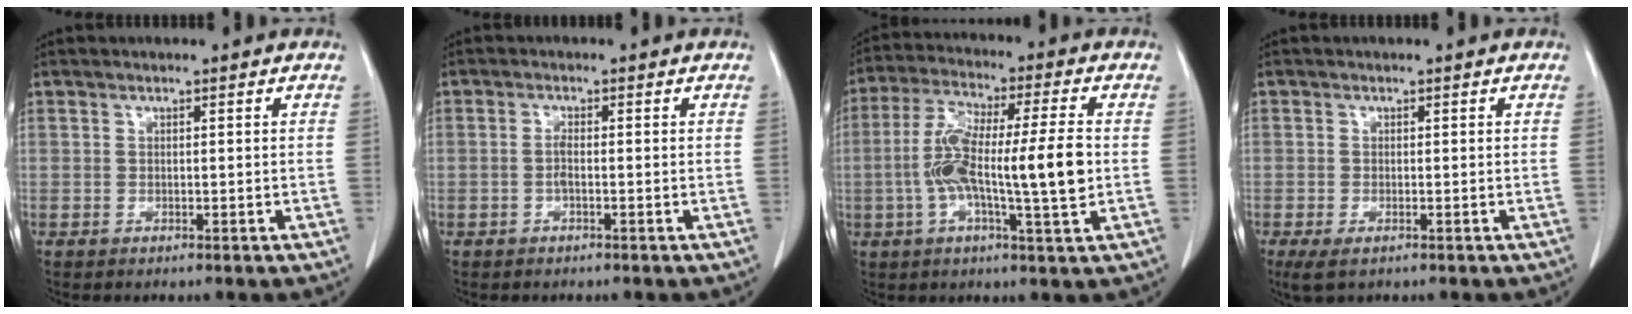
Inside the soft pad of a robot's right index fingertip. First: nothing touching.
{"total": 1.2, "force": [-0.3, 0.2, 1.2], "torque": [-0.020, 0.003, -0.005]}
{"total": 13.8, "force": [-1.0, 1.4, 13.7], "torque": [-0.254, 0.011, -0.020]}
{"total": 2.8, "force": [-1.6, 1.0, 2.1], "torque": [-0.044, -0.007, -0.024]}